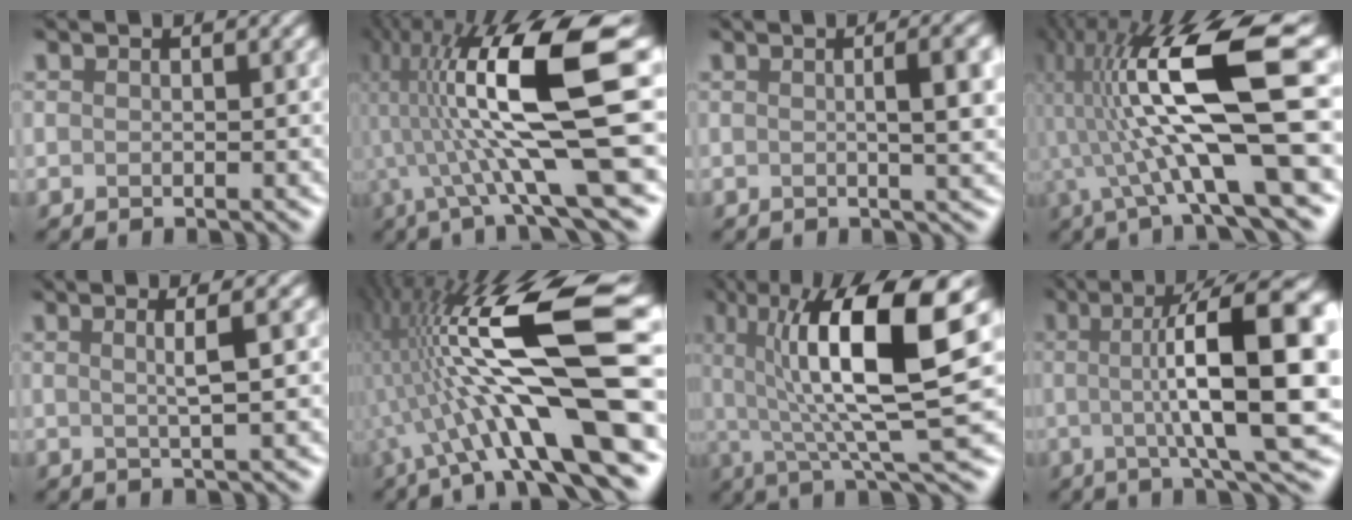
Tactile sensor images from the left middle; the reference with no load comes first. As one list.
[{"total": 13.6, "force": [0.9, 2.4, 13.4], "torque": [-0.254, 0.008, 0.029]}, {"total": 4.1, "force": [0.2, 0.8, 4.0], "torque": [-0.051, 0.011, 0.008]}, {"total": 13.4, "force": [1.3, 2.8, 13.1], "torque": [-0.260, 0.008, 0.035]}, {"total": 2.2, "force": [0.3, -0.2, 2.2], "torque": [-0.041, 0.007, 0.006]}, {"total": 14.0, "force": [-1.0, 2.8, 13.6], "torque": [-0.242, 0.020, -0.008]}, {"total": 10.9, "force": [2.5, 1.9, 10.4], "torque": [-0.180, 0.005, 0.058]}, {"total": 13.5, "force": [1.0, 2.3, 13.3], "torque": [-0.169, 0.010, 0.031]}]